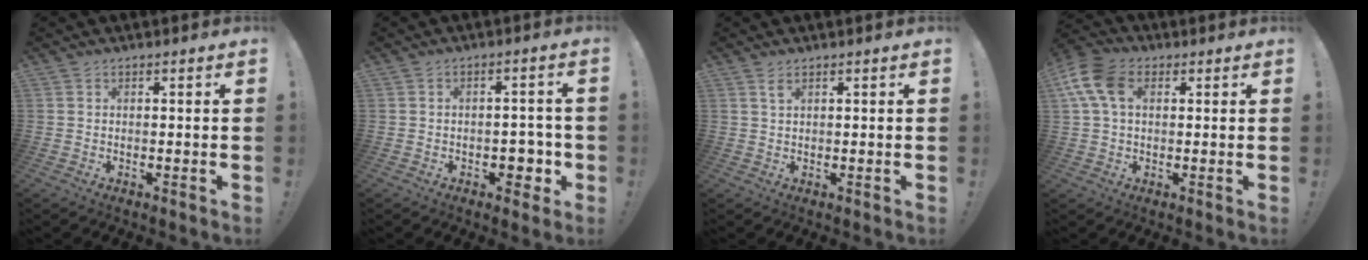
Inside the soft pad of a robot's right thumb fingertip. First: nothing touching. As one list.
[{"total": 5.7, "force": [-1.8, 4.1, 3.6], "torque": [-0.022, 0.003, -0.029]}, {"total": 1.6, "force": [1.0, 0.5, 1.2], "torque": [-0.020, 0.000, 0.016]}, {"total": 11.7, "force": [3.1, 7.6, 8.4], "torque": [-0.177, 0.005, 0.060]}]